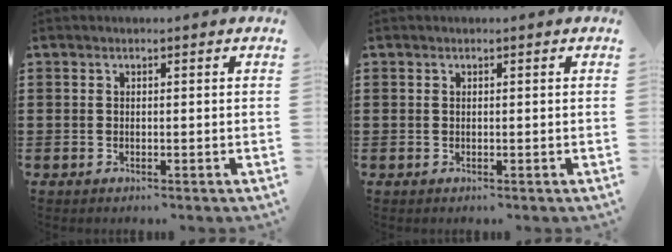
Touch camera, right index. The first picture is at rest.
{"total": 0.0}